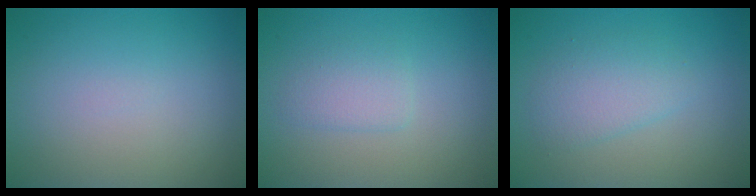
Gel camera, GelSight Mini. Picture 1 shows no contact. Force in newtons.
{"total": 1.8, "press": 1.8, "slide": 0.1}
{"total": 2.6, "press": 2.6, "slide": 0.0}